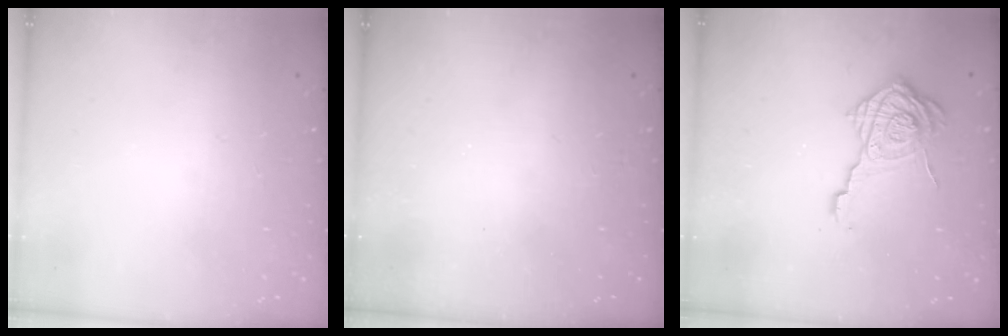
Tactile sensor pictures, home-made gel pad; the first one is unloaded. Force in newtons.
{"total": 2.5, "press": 2.4, "slide": 0.8}
{"total": 14.4, "press": 14.4, "slide": 0.9}